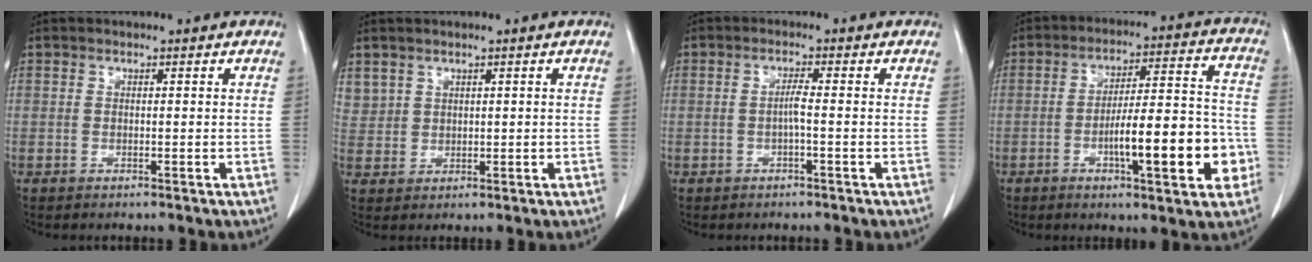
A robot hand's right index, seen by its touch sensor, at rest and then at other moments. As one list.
[{"total": 3.7, "force": [2.1, 2.9, 0.7], "torque": [-0.017, 0.009, 0.055]}, {"total": 1.9, "force": [-0.4, -0.1, 1.8], "torque": [-0.035, 0.002, -0.006]}, {"total": 14.6, "force": [-4.5, 2.8, 13.6], "torque": [-0.202, 0.019, -0.064]}]